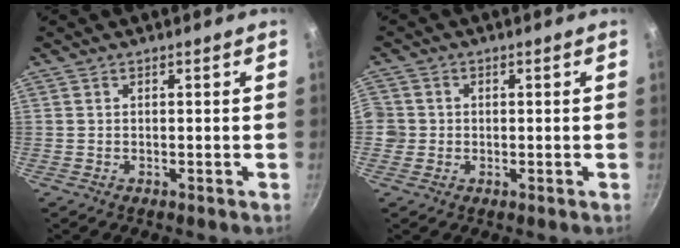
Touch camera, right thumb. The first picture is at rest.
{"total": 3.9, "force": [-0.4, 3.7, 1.0], "torque": [-0.006, 0.011, -0.011]}